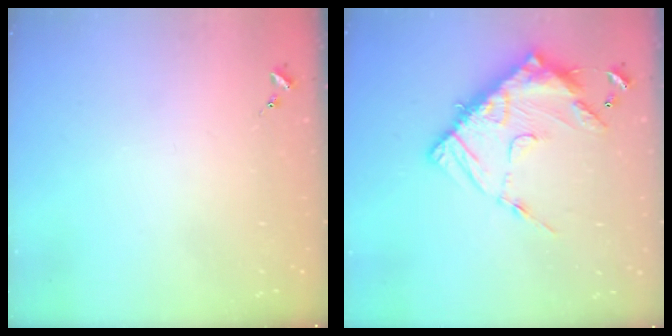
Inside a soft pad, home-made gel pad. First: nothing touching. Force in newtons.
{"total": 16.0, "press": 15.9, "slide": 1.5}